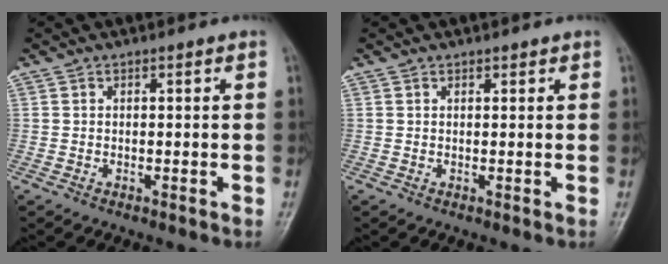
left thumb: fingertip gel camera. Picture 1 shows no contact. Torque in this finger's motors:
{"motor_torque": [-0.23, -0.14, 0.02, -0.09, -0.01]}